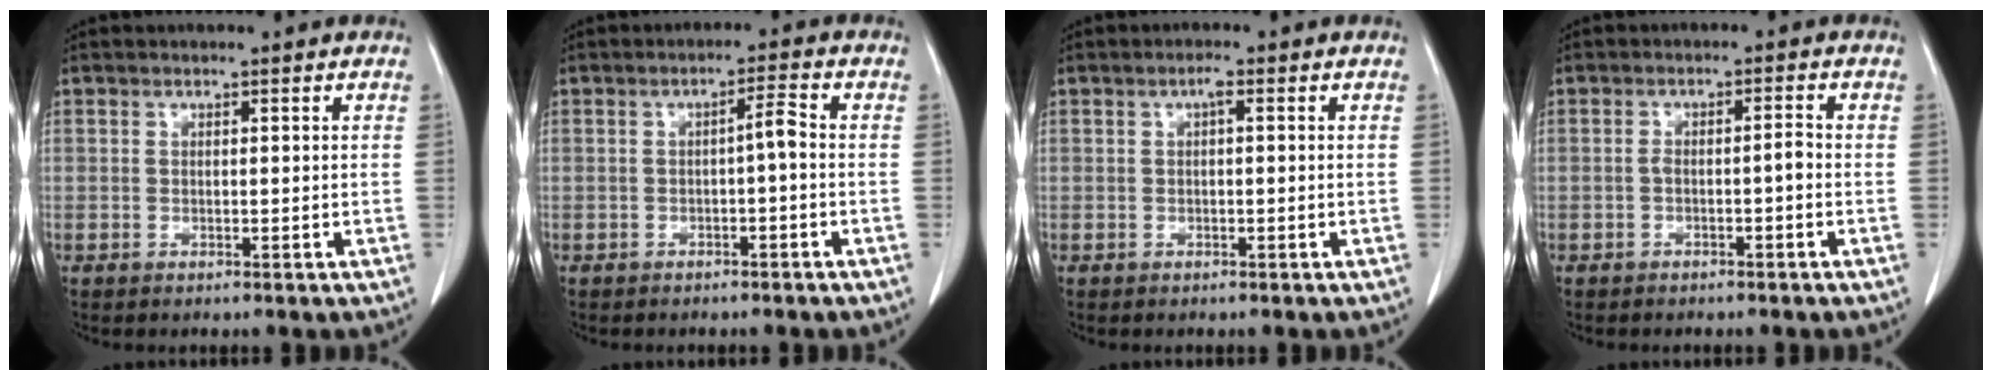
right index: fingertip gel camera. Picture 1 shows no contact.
{"total": 2.4, "force": [-0.6, 0.1, 2.4], "torque": [-0.036, 0.005, -0.010]}
{"total": 1.2, "force": [0.3, 0.3, 1.1], "torque": [-0.019, 0.004, 0.003]}
{"total": 2.0, "force": [-0.8, 0.2, 1.8], "torque": [-0.031, 0.006, -0.013]}